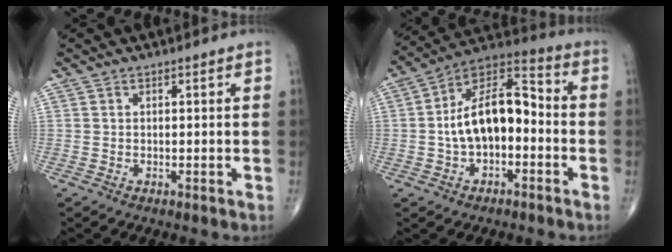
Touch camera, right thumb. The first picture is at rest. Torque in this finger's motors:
{"motor_torque": [2.27, 2.12, 1.36, -0.55, 0.15]}